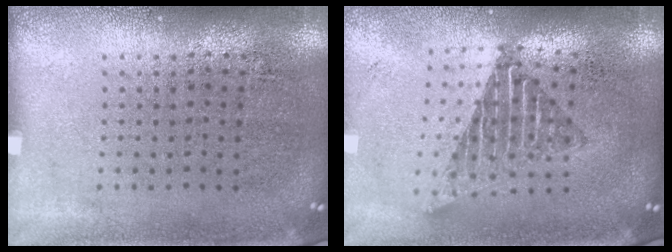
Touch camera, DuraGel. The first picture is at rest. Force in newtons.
{"total": 1.7, "press": 1.3, "slide": 1.0}